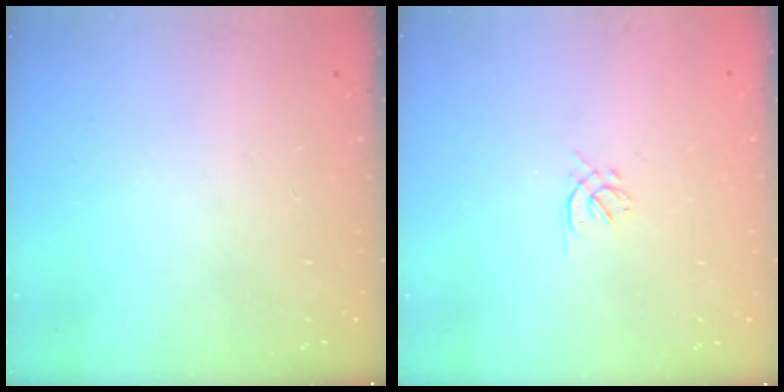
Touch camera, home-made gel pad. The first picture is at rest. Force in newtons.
{"total": 1.6, "press": 1.5, "slide": 0.6}